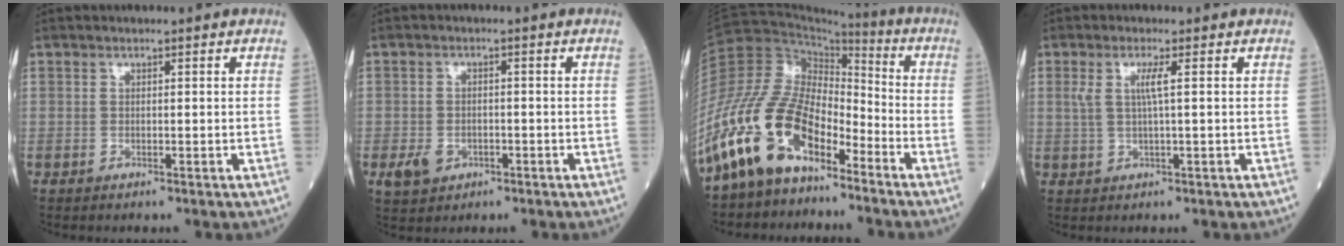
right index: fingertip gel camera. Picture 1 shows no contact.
{"total": 3.9, "force": [-1.7, 2.9, 1.9], "torque": [-0.035, -0.001, -0.020]}
{"total": 15.6, "force": [-10.4, 7.0, 9.2], "torque": [-0.202, 0.026, -0.202]}
{"total": 3.0, "force": [0.8, -0.2, 2.9], "torque": [-0.066, 0.004, 0.016]}